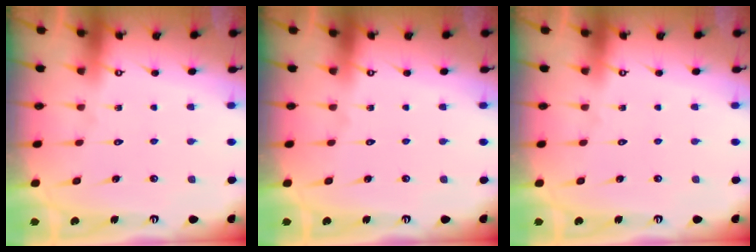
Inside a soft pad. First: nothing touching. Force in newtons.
{"total": 0.0}
{"total": 0.0}